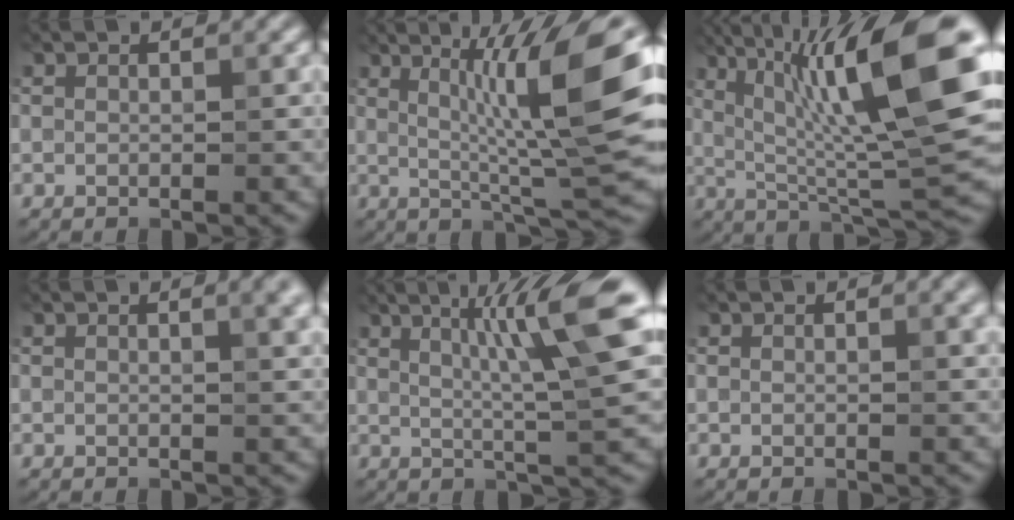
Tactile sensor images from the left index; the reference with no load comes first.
{"total": 11.0, "force": [2.1, 1.6, 10.7], "torque": [-0.146, 0.005, 0.039]}
{"total": 14.4, "force": [3.9, 2.9, 13.5], "torque": [-0.201, 0.018, 0.061]}
{"total": 2.7, "force": [1.1, 0.9, 2.2], "torque": [-0.014, 0.006, 0.011]}
{"total": 9.1, "force": [2.7, 1.1, 8.6], "torque": [-0.121, 0.012, 0.043]}
{"total": 1.3, "force": [0.6, 0.4, 1.1], "torque": [-0.010, 0.003, 0.006]}